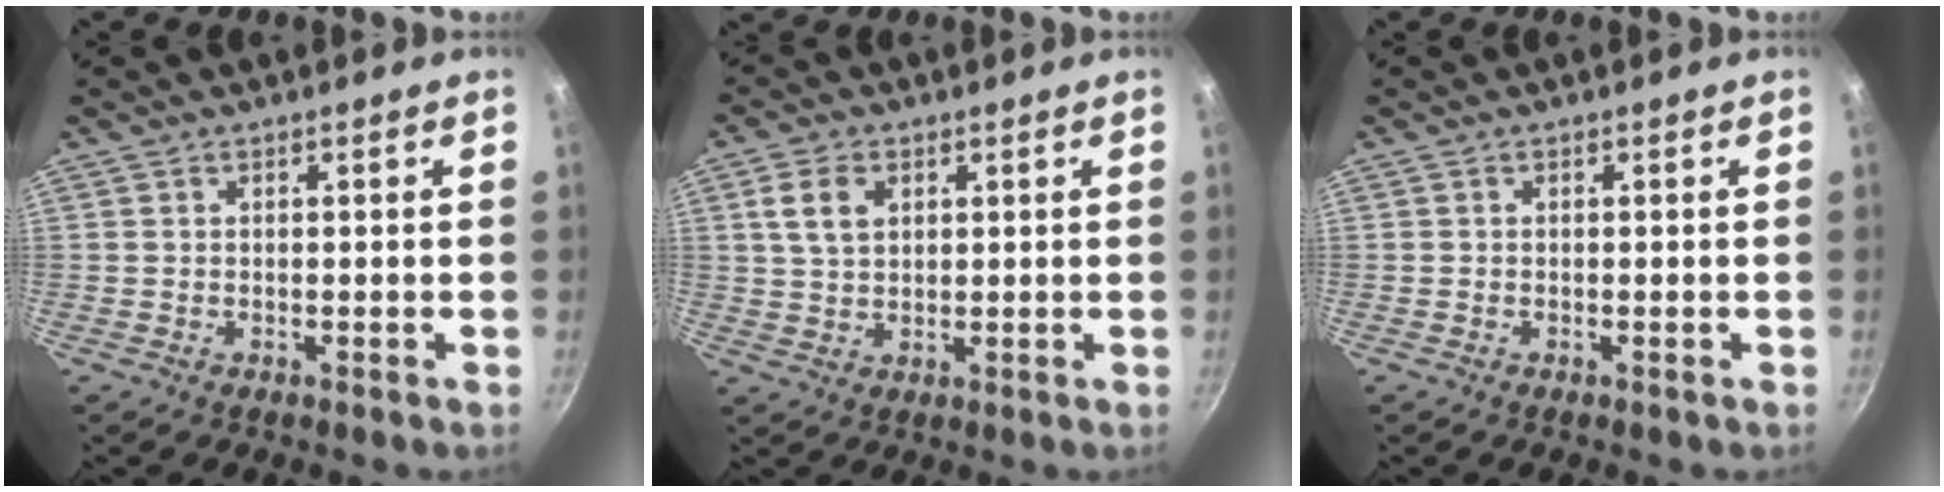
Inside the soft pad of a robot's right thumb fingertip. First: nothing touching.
{"total": 5.8, "force": [2.0, 4.0, 3.7], "torque": [-0.058, -0.001, 0.038]}
{"total": 0.0}